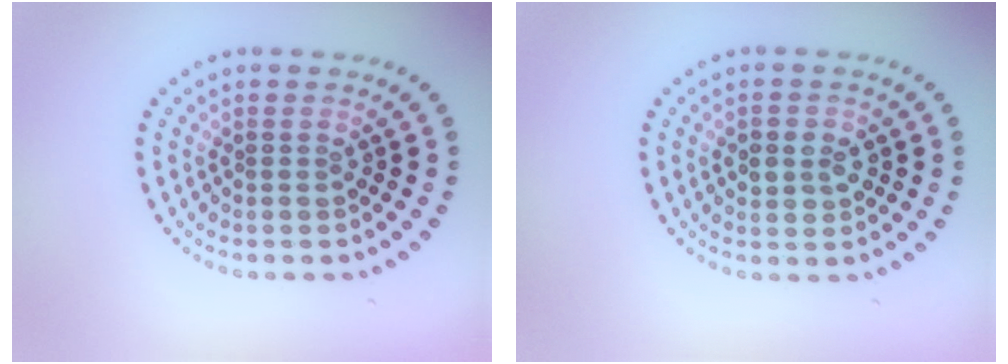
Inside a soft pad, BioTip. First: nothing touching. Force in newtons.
{"total": 2.5, "press": 2.5, "slide": 0.2}